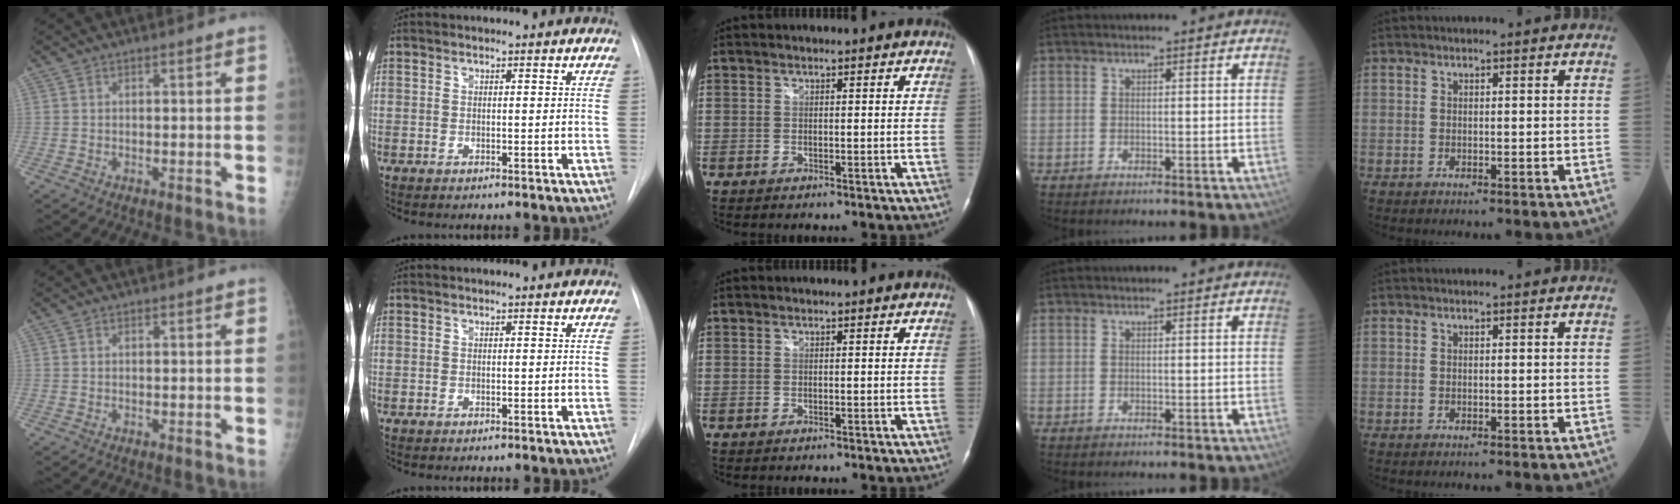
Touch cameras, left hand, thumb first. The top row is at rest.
{}